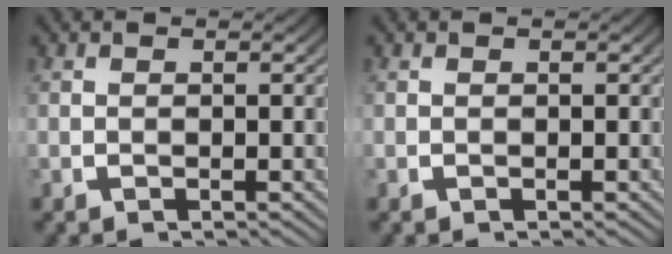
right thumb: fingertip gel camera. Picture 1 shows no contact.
{"total": 0.0}